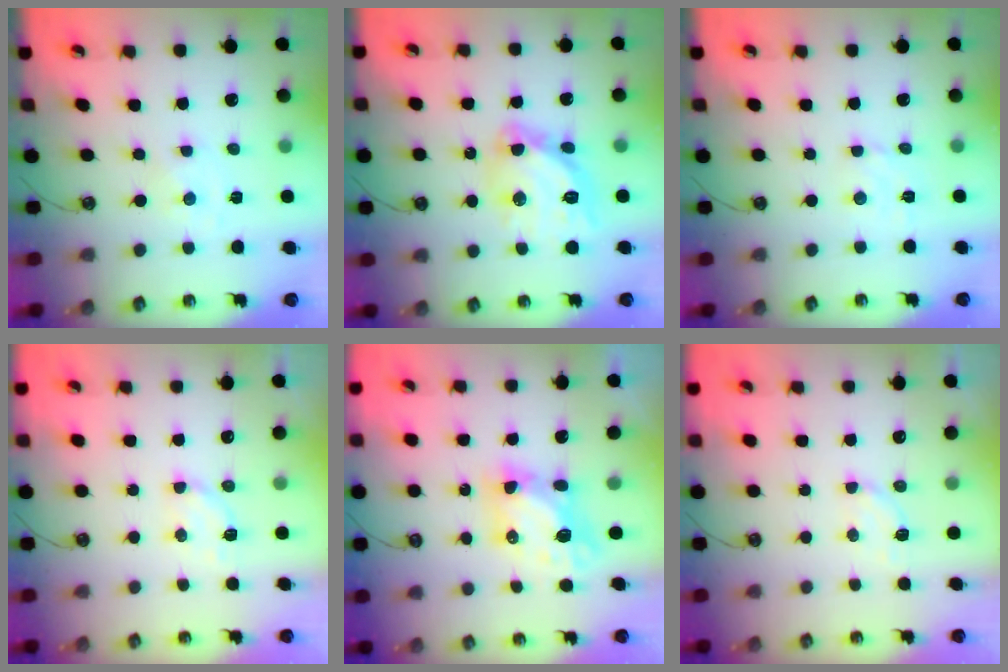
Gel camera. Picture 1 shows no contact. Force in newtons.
{"total": 15.2, "press": 15.1, "slide": 1.5}
{"total": 2.8, "press": 2.8, "slide": 0.4}
{"total": 6.5, "press": 6.4, "slide": 1.0}
{"total": 7.5, "press": 7.5, "slide": 0.7}
{"total": 3.6, "press": 3.6, "slide": 0.8}